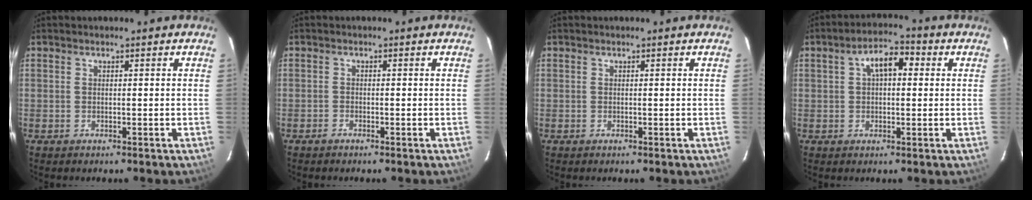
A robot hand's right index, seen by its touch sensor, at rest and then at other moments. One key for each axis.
{"total": 0.7, "fx": -0.6, "fy": 0.2, "fz": 0.0, "tx": -0.003, "ty": 0.002, "tz": -0.014}
{"total": 0.0}
{"total": 6.4, "fx": 1.5, "fy": 3.3, "fz": 5.2, "tx": -0.089, "ty": 0.026, "tz": 0.025}